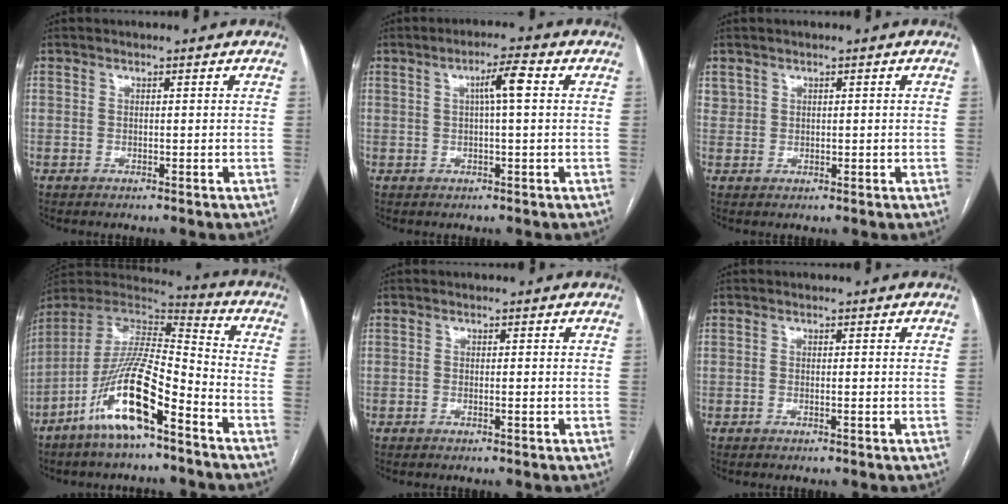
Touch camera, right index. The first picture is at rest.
{"total": 4.3, "force": [0.9, 0.2, 4.2], "torque": [-0.071, 0.010, 0.014]}
{"total": 1.5, "force": [0.8, 1.3, 0.2], "torque": [0.002, 0.010, 0.016]}
{"total": 16.0, "force": [-8.8, 2.9, 13.1], "torque": [-0.261, -0.007, -0.158]}
{"total": 0.8, "force": [-0.2, 0.1, 0.8], "torque": [-0.014, 0.002, -0.001]}
{"total": 0.6, "force": [-0.2, 0.1, 0.6], "torque": [-0.011, 0.002, 0.000]}